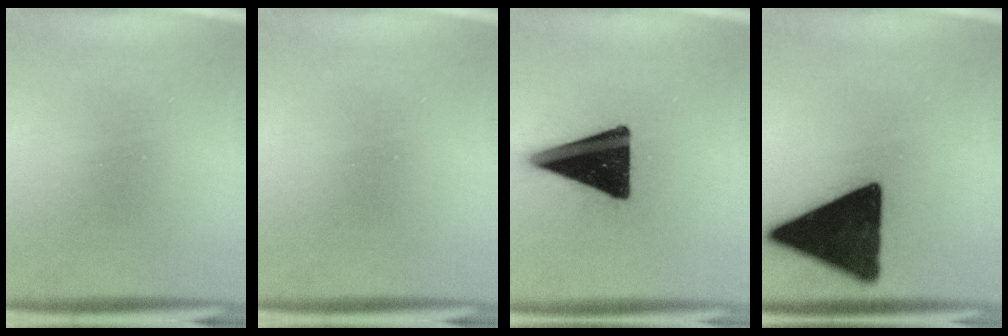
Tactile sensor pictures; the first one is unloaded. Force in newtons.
{"total": 0.0}
{"total": 18.8}
{"total": 14.3}